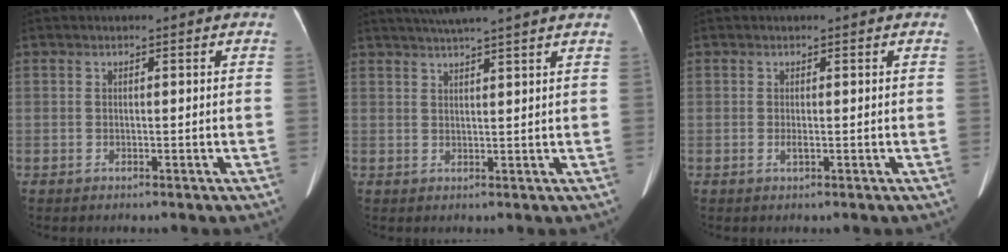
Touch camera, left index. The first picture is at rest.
{"total": 8.3, "force": [7.1, -1.2, 4.2], "torque": [-0.065, 0.026, 0.094]}
{"total": 0.6, "force": [-0.2, 0.1, 0.5], "torque": [-0.019, -0.007, -0.004]}